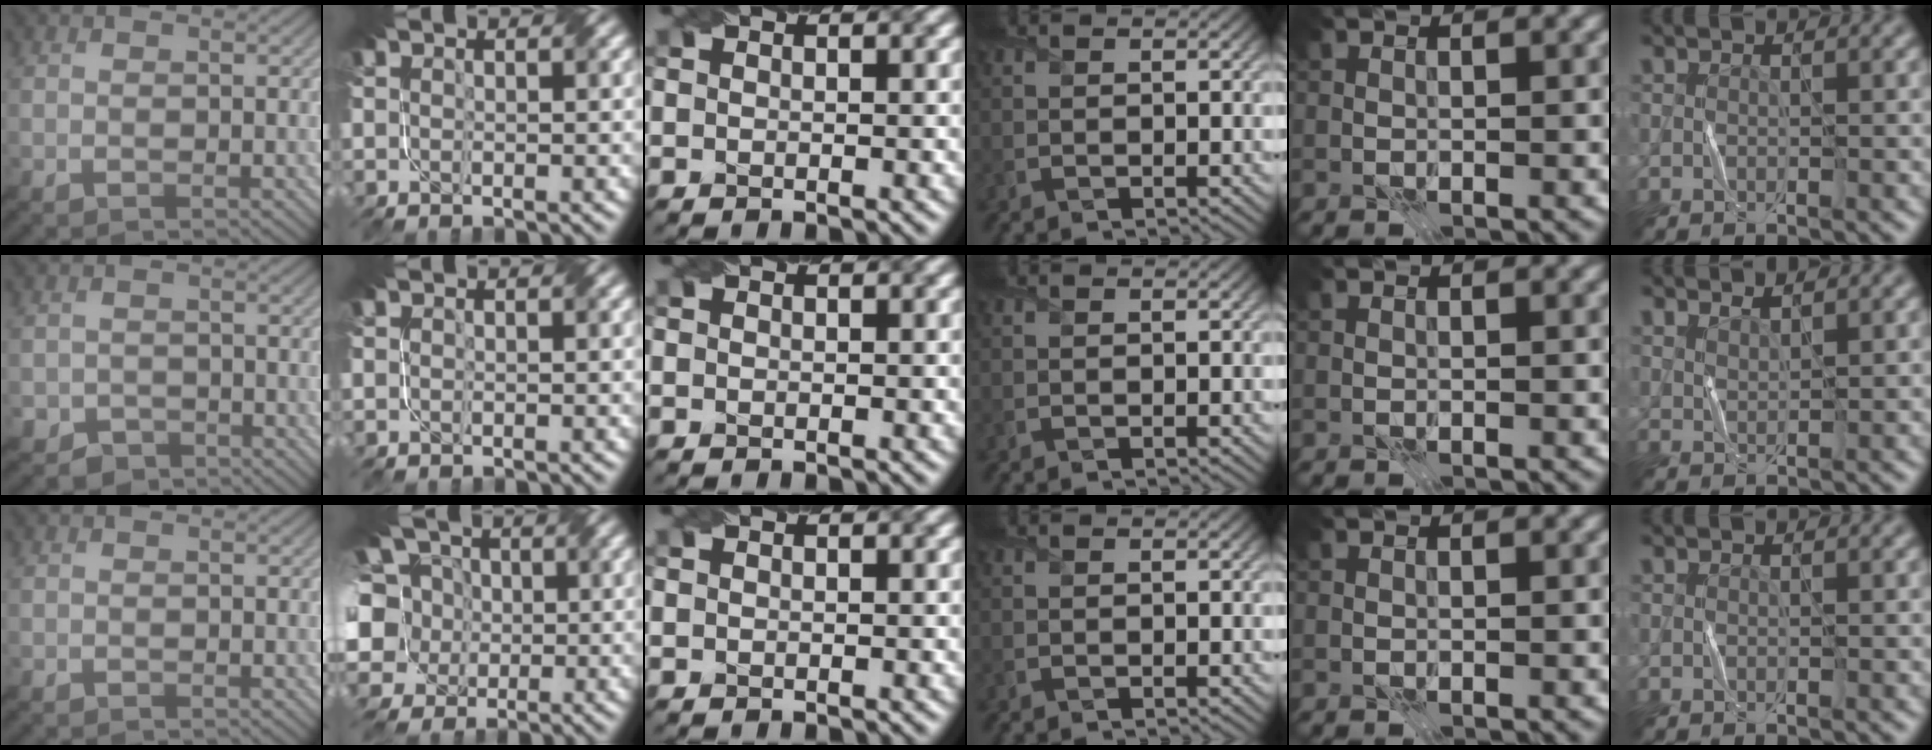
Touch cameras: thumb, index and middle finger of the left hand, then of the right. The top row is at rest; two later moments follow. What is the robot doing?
{"motion": "fold", "object": "coffee filter"}